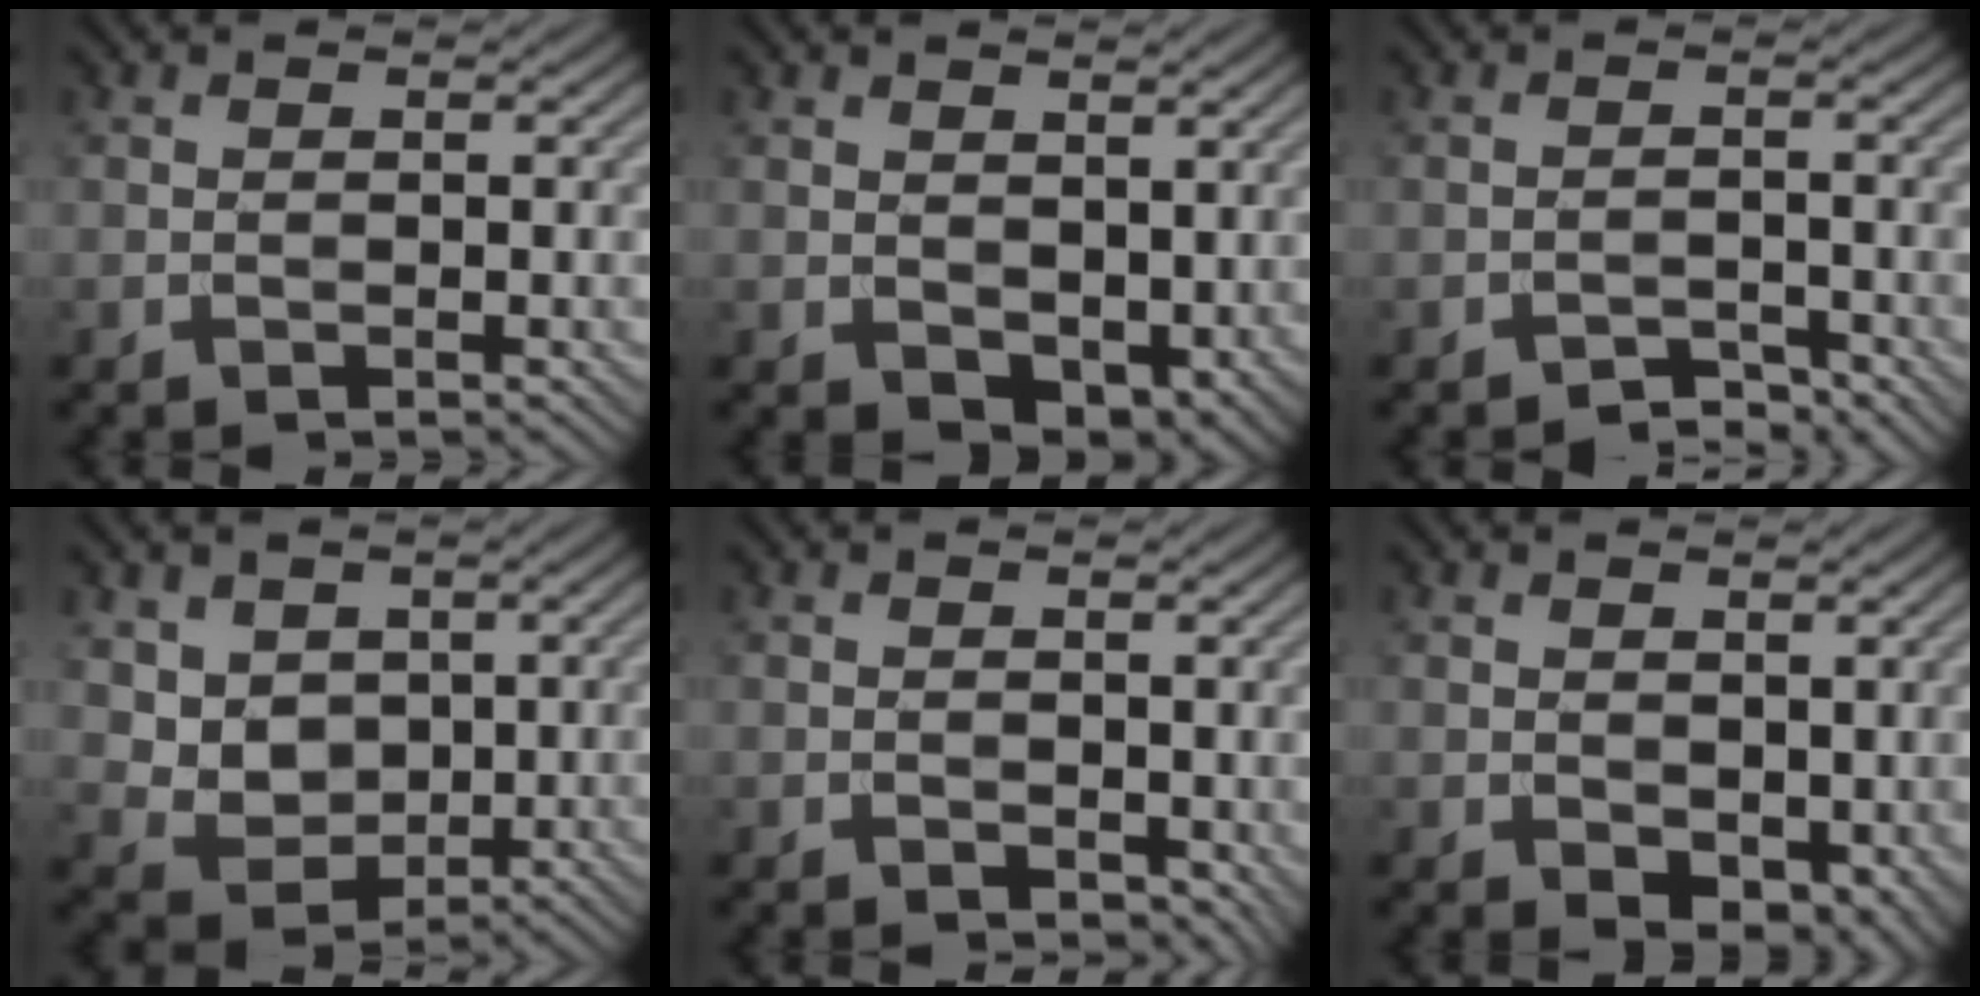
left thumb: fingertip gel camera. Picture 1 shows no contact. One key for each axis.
{"total": 4.3, "fx": 1.2, "fy": 2.9, "fz": 3.0, "tx": -0.060, "ty": -0.013, "tz": 0.027}
{"total": 2.0, "fx": -1.8, "fy": 0.7, "fz": 0.5, "tx": -0.001, "ty": 0.007, "tz": -0.031}
{"total": 5.3, "fx": 1.8, "fy": 4.5, "fz": 2.3, "tx": -0.069, "ty": -0.021, "tz": 0.036}
{"total": 2.3, "fx": 0.7, "fy": 1.5, "fz": 1.5, "tx": -0.029, "ty": -0.008, "tz": 0.017}
{"total": 4.1, "fx": 0.6, "fy": 2.7, "fz": 3.0, "tx": -0.056, "ty": -0.014, "tz": 0.016}